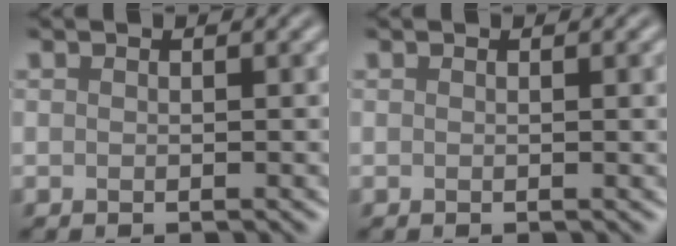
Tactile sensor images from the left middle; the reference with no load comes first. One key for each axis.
{"total": 0.8, "fx": 0.2, "fy": 0.2, "fz": 0.8, "tx": -0.008, "ty": 0.003, "tz": 0.002}